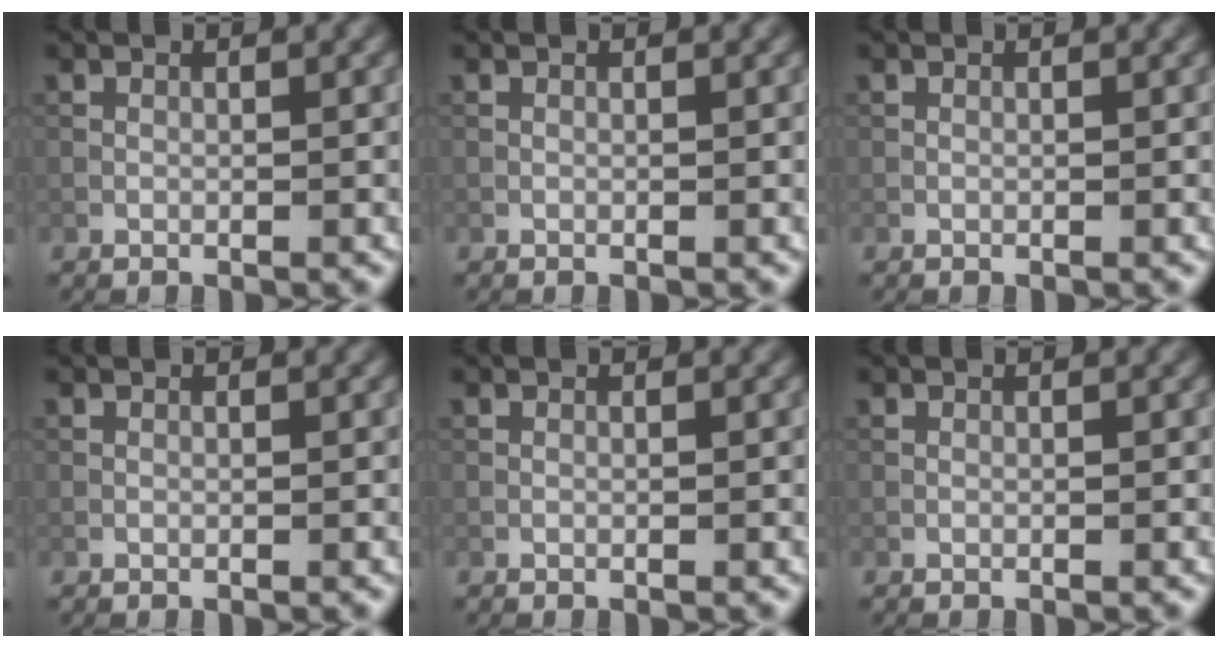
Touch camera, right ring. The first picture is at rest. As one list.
[{"total": 0.0}, {"total": 0.0}, {"total": 0.0}, {"total": 0.0}, {"total": 0.0}]